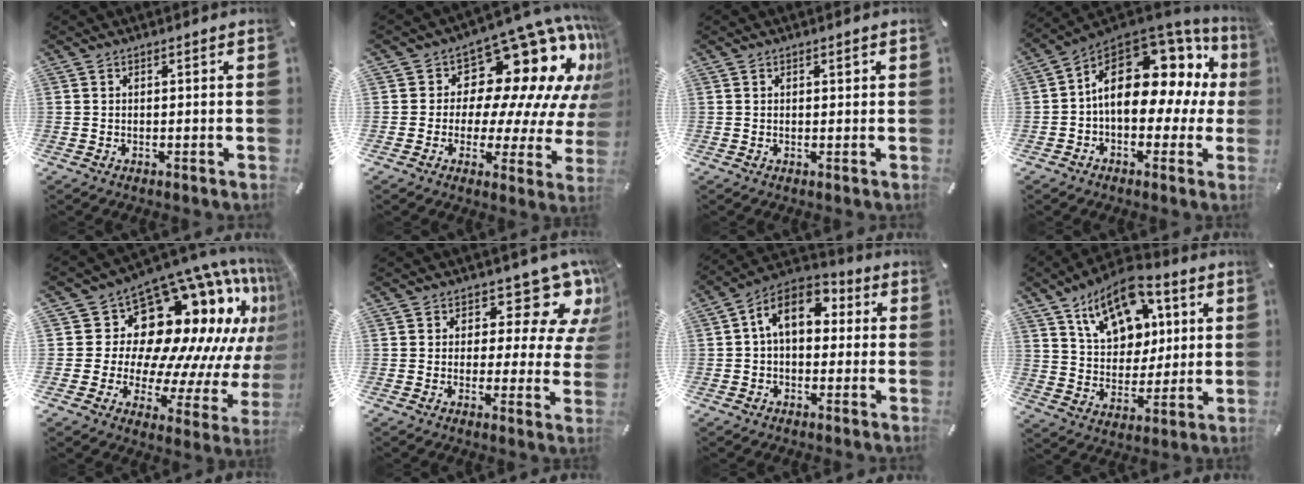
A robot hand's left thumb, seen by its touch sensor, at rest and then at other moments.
{"total": 19.1, "force": [9.5, 10.9, 12.4], "torque": [-0.161, -0.089, 0.166]}
{"total": 0.7, "force": [0.3, 0.5, 0.4], "torque": [-0.001, 0.001, 0.003]}
{"total": 18.3, "force": [4.6, 11.7, 13.3], "torque": [-0.187, -0.028, 0.080]}
{"total": 20.9, "force": [10.4, 13.1, 12.5], "torque": [-0.182, -0.129, 0.202]}
{"total": 11.7, "force": [7.0, 5.8, 7.4], "torque": [-0.087, -0.053, 0.118]}
{"total": 10.7, "force": [2.5, 7.2, 7.6], "torque": [-0.149, 0.007, 0.043]}
{"total": 15.1, "force": [8.5, 9.9, 7.5], "torque": [-0.124, -0.036, 0.158]}